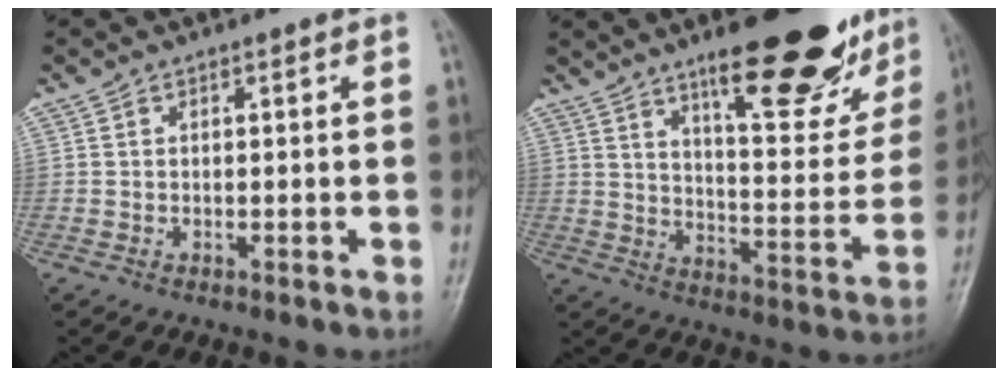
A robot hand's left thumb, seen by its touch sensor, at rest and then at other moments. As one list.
[{"total": 21.6, "force": [14.6, 6.4, 14.5], "torque": [-0.151, -0.080, 0.215]}]